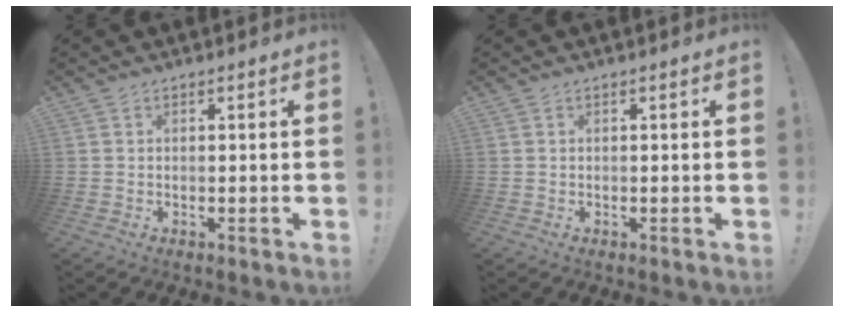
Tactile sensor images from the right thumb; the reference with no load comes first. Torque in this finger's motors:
{"motor_torque": [-0.18, -0.06, 0.07, 0.00, 0.06]}